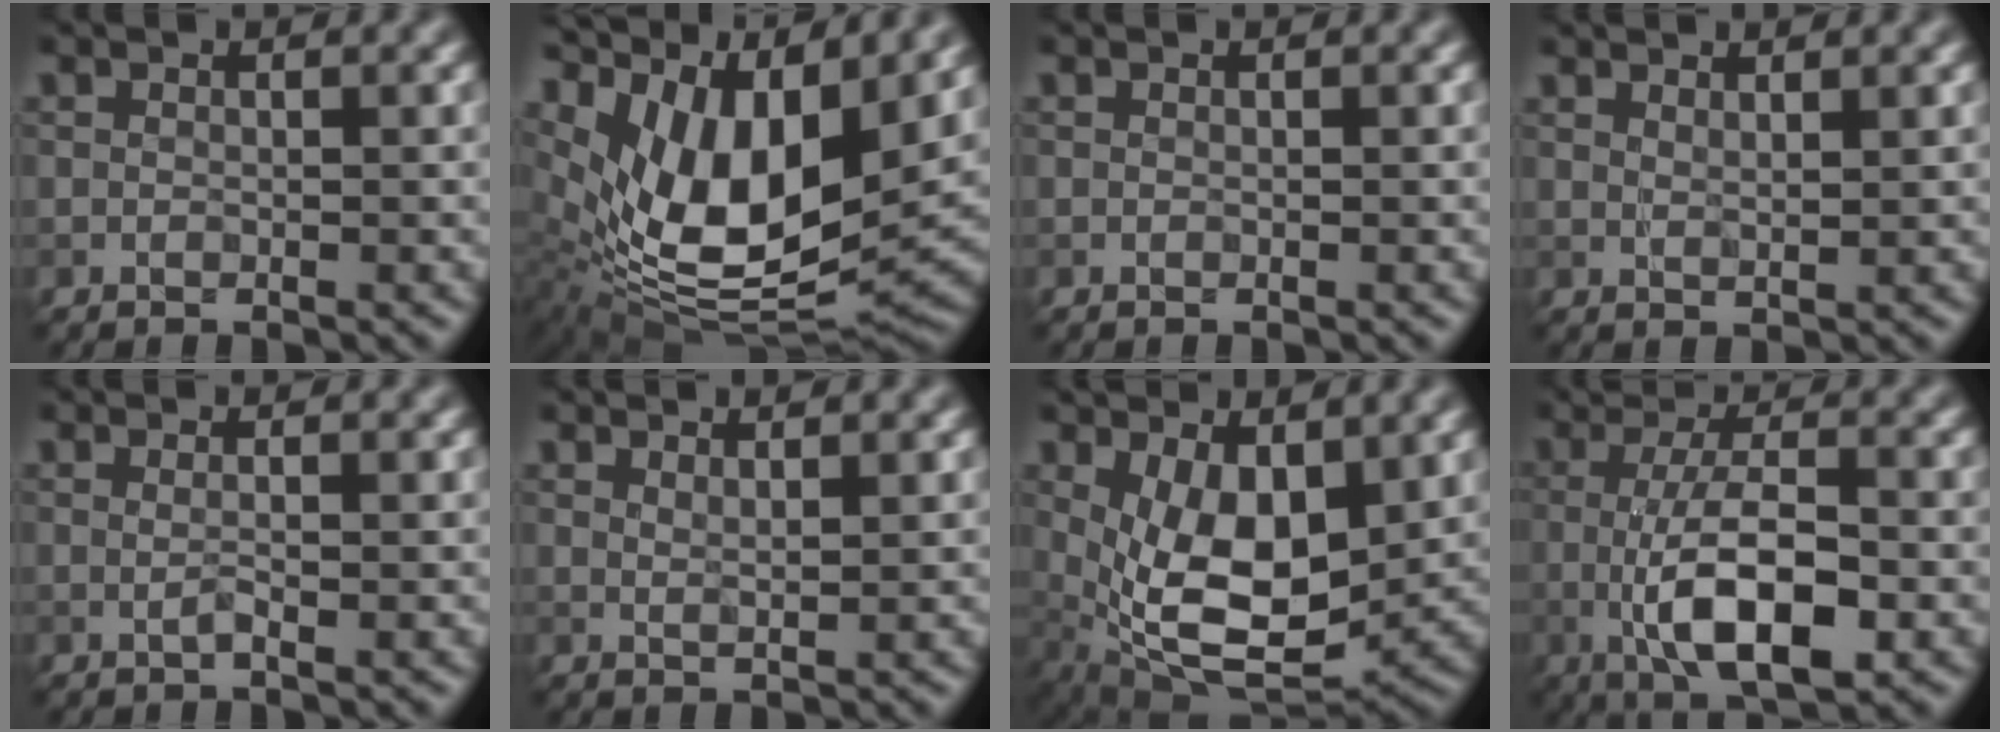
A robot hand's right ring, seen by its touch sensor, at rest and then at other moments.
{"total": 13.1, "force": [4.2, 6.3, 10.7], "torque": [-0.199, -0.008, 0.075]}
{"total": 0.0}
{"total": 1.3, "force": [1.3, -0.2, 0.1], "torque": [0.000, 0.000, 0.021]}
{"total": 0.7, "force": [0.4, -0.1, 0.6], "torque": [-0.011, -0.003, 0.003]}
{"total": 1.5, "force": [1.5, 0.0, 0.4], "torque": [-0.004, 0.001, 0.020]}
{"total": 8.4, "force": [1.3, 4.1, 7.2], "torque": [-0.142, -0.006, 0.025]}
{"total": 7.3, "force": [-1.0, 2.3, 6.9], "torque": [-0.113, -0.004, -0.019]}